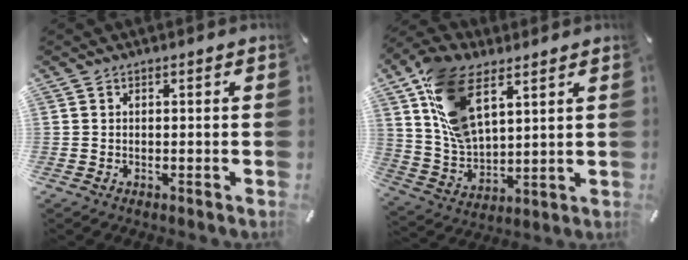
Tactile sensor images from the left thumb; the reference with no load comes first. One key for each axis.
{"total": 16.5, "fx": 8.1, "fy": 9.3, "fz": 11.0, "tx": -0.242, "ty": -0.020, "tz": 0.149}